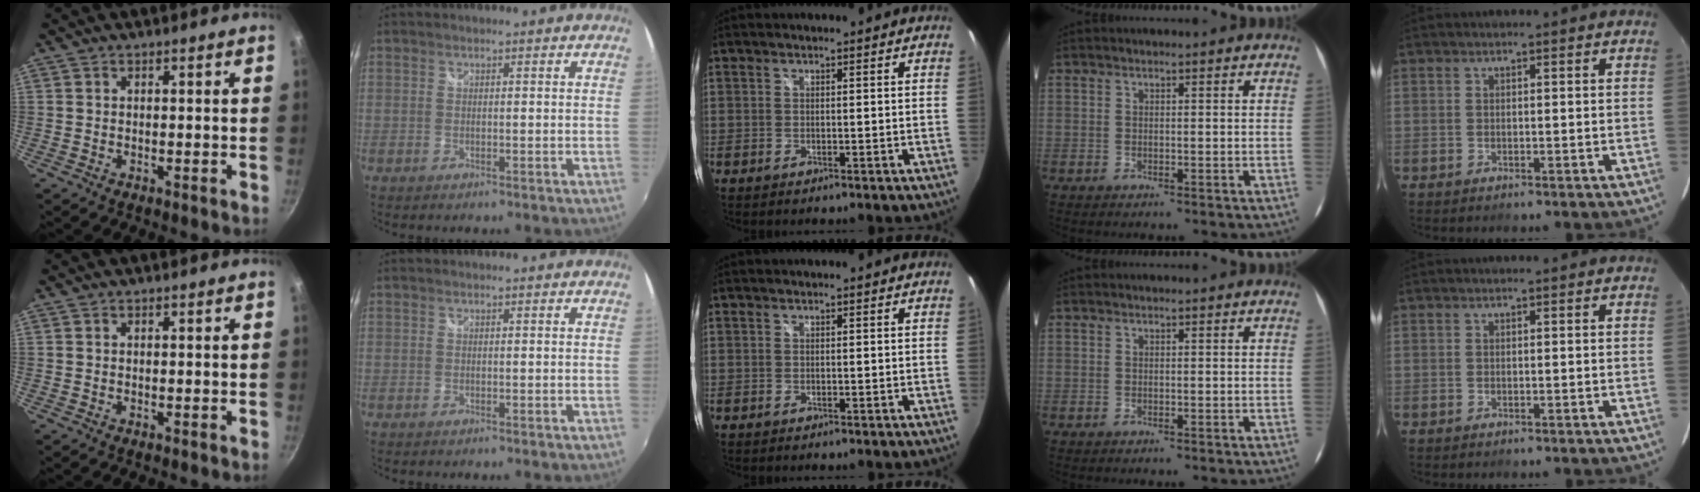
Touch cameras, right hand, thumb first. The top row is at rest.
{}